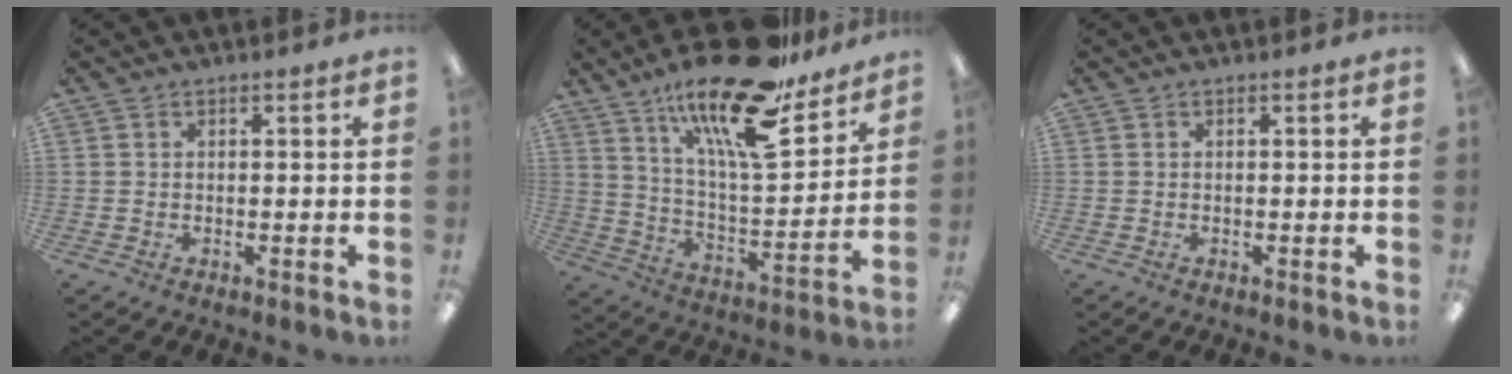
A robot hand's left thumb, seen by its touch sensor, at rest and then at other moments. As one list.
[{"total": 23.3, "force": [16.8, 6.6, 14.7], "torque": [-0.243, -0.105, 0.278]}, {"total": 0.0}]